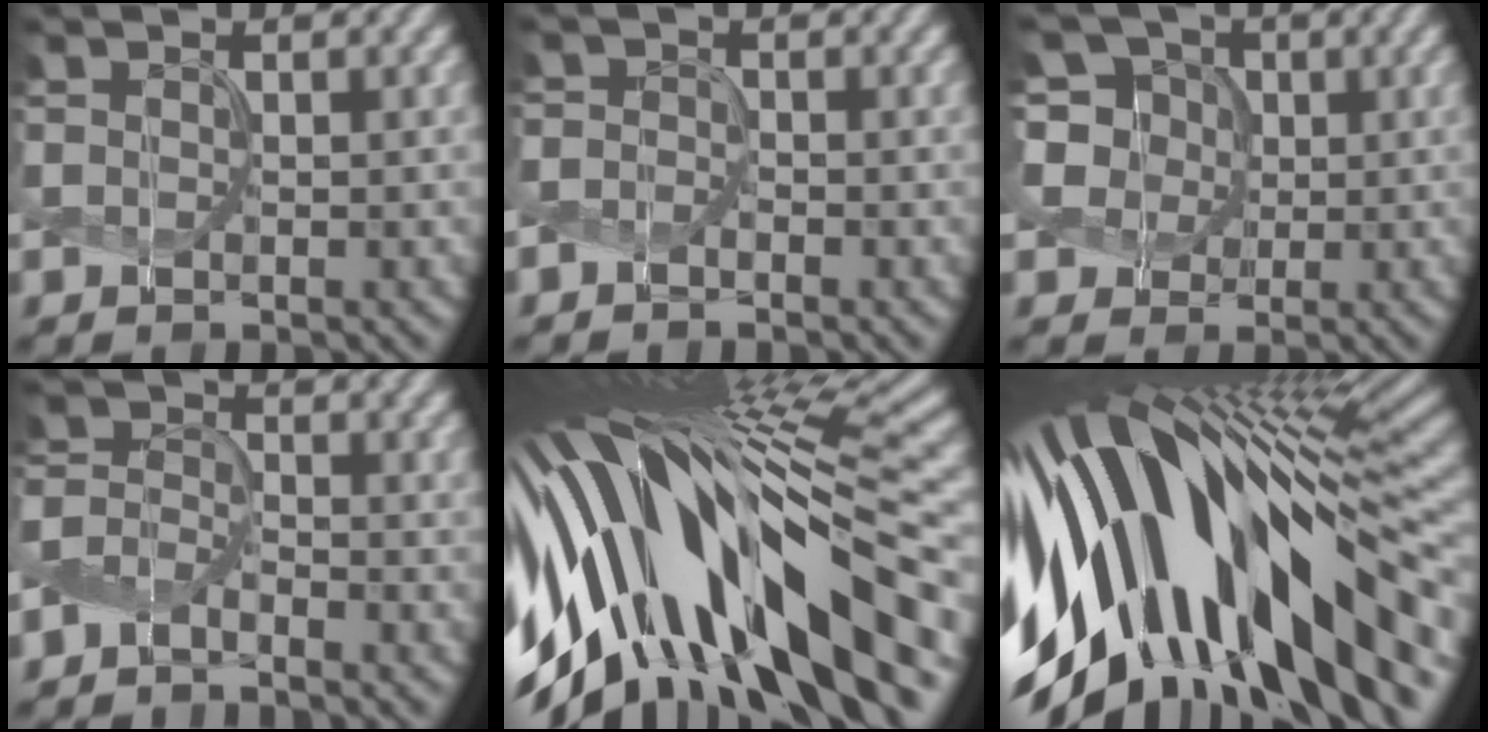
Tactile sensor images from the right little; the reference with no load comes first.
{"total": 1.6, "force": [-1.5, -0.5, -0.1], "torque": [-0.002, -0.002, -0.029]}
{"total": 6.5, "force": [2.2, 5.5, 2.7], "torque": [-0.061, 0.026, 0.024]}
{"total": 2.7, "force": [-2.5, 0.0, 0.9], "torque": [-0.021, -0.001, -0.057]}
{"total": 17.1, "force": [-4.2, 5.8, 15.6], "torque": [-0.264, -0.020, -0.062]}
{"total": 16.4, "force": [-4.0, 6.9, 14.3], "torque": [-0.247, -0.017, -0.062]}